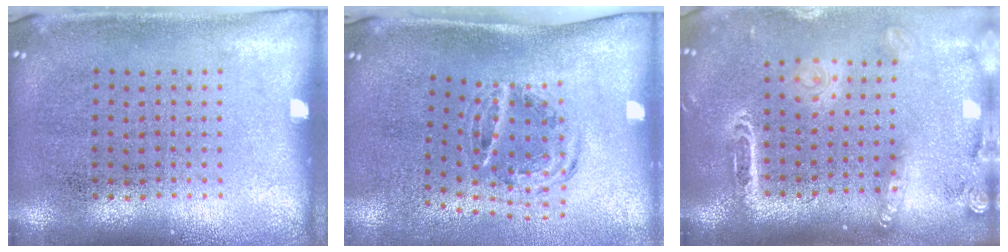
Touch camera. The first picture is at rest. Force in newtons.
{"total": 1.2, "press": 1.0, "slide": 0.5}
{"total": 2.4, "press": 1.9, "slide": 1.5}